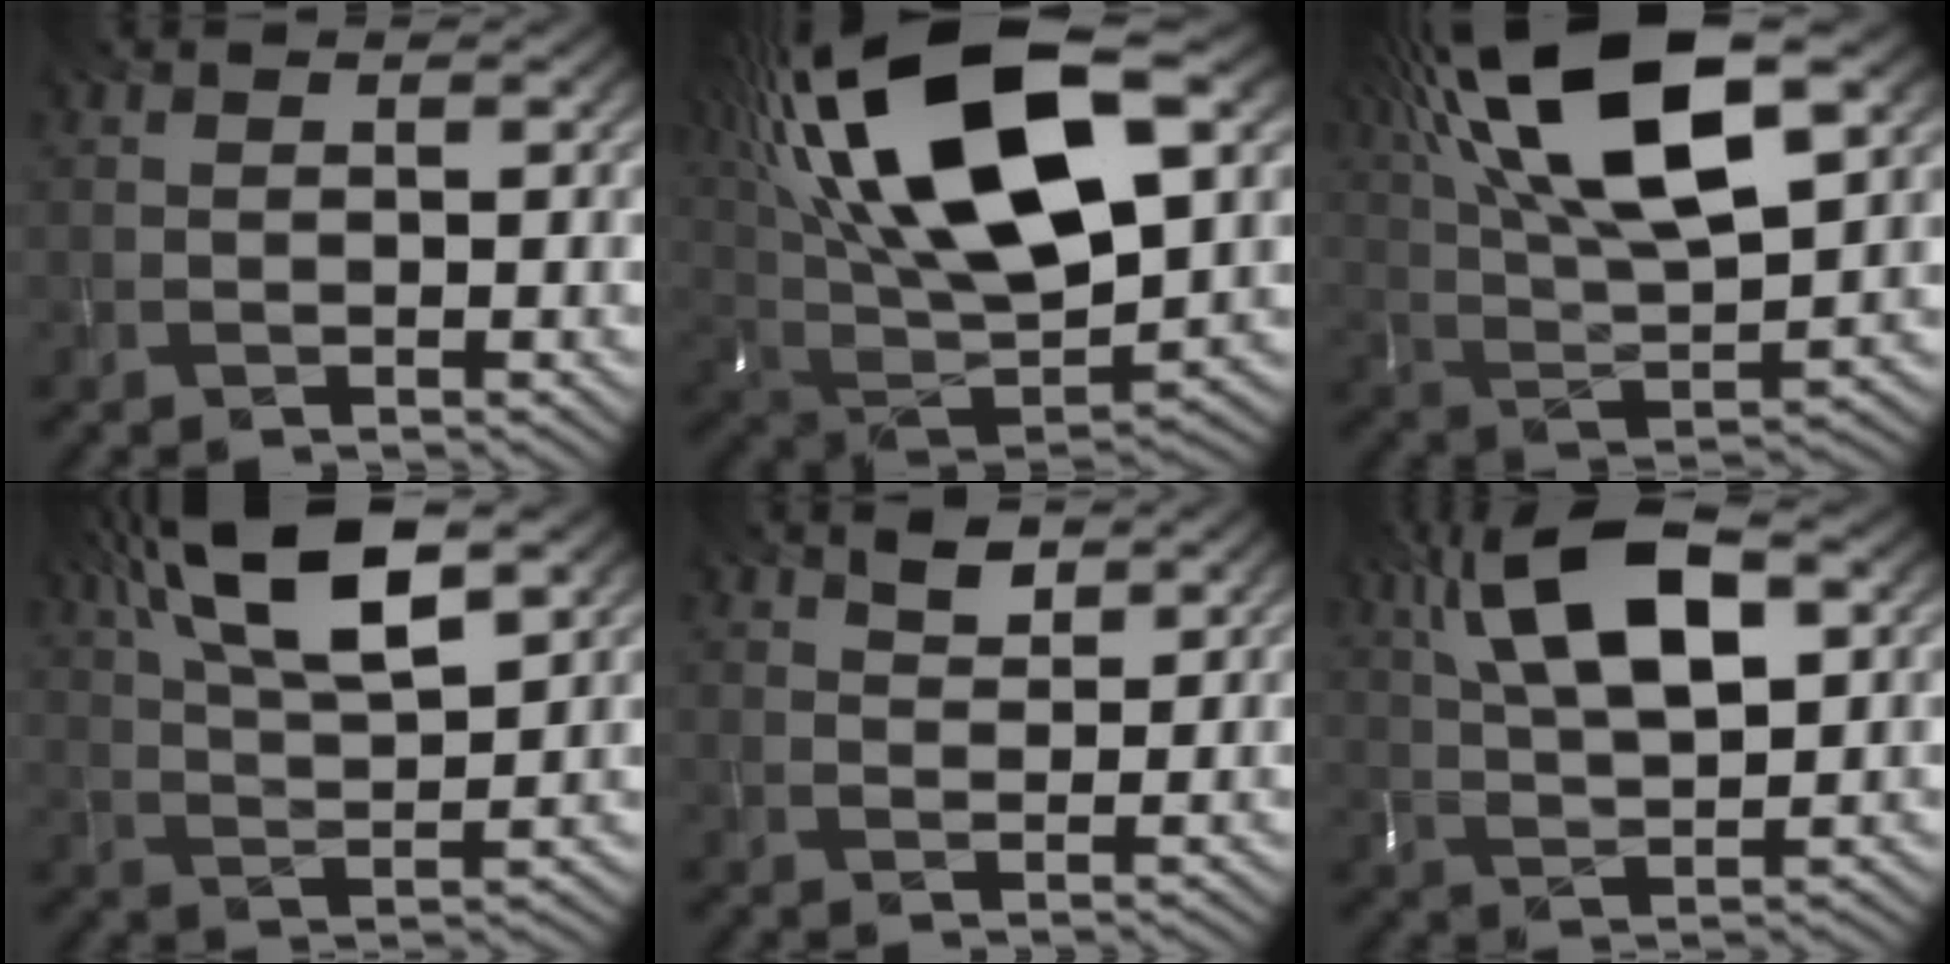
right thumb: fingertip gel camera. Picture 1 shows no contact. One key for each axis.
{"total": 21.6, "fx": 8.5, "fy": 10.1, "fz": 17.0, "tx": -0.378, "ty": 0.041, "tz": 0.157}
{"total": 18.7, "fx": 9.1, "fy": 6.8, "fz": 14.8, "tx": -0.312, "ty": 0.027, "tz": 0.155}
{"total": 12.6, "fx": 6.7, "fy": 4.2, "fz": 9.8, "tx": -0.209, "ty": 0.019, "tz": 0.121}
{"total": 2.3, "fx": 1.7, "fy": 1.1, "fz": 1.1, "tx": -0.022, "ty": 0.000, "tz": 0.031}
{"total": 13.4, "fx": 5.2, "fy": 5.7, "fz": 11.0, "tx": -0.225, "ty": 0.014, "tz": 0.094}